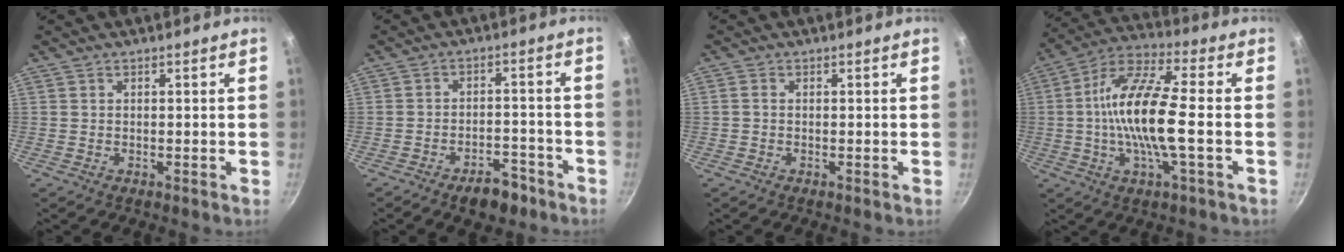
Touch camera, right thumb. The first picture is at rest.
{"total": 7.1, "force": [-4.8, 3.5, 3.9], "torque": [-0.038, 0.040, -0.063]}
{"total": 0.9, "force": [-0.1, 0.7, 0.6], "torque": [-0.011, 0.004, -0.003]}
{"total": 15.9, "force": [-1.3, 4.2, 15.3], "torque": [-0.295, 0.028, -0.041]}